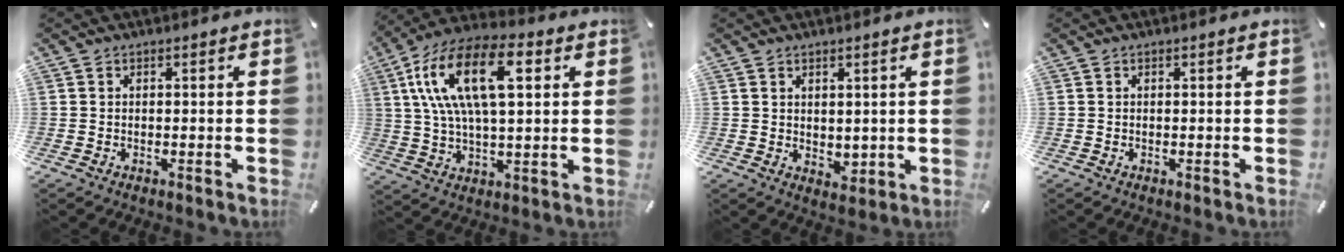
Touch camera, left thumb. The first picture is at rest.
{"total": 18.7, "force": [6.4, 9.0, 15.1], "torque": [-0.314, 0.002, 0.101]}
{"total": 2.7, "force": [1.4, 2.2, 0.9], "torque": [-0.002, -0.006, 0.025]}
{"total": 0.0}